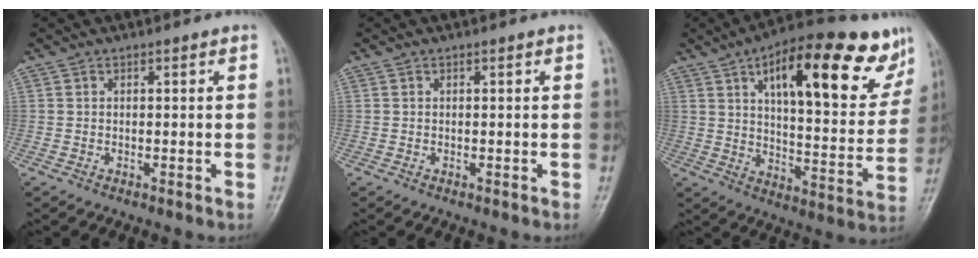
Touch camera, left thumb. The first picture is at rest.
{"total": 0.0}
{"total": 25.9, "force": [13.3, 9.7, 20.0], "torque": [-0.246, -0.024, 0.195]}